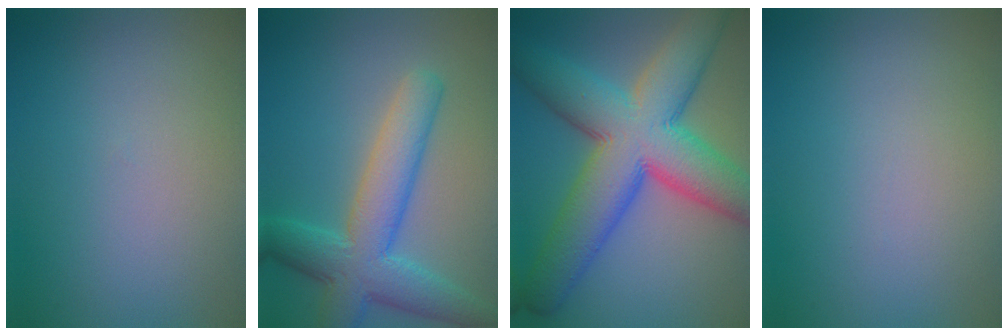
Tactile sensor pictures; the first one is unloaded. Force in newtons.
{"total": 7.1, "press": 7.1, "slide": 0.1}
{"total": 13.2, "press": 13.2, "slide": 0.4}
{"total": 0.0}